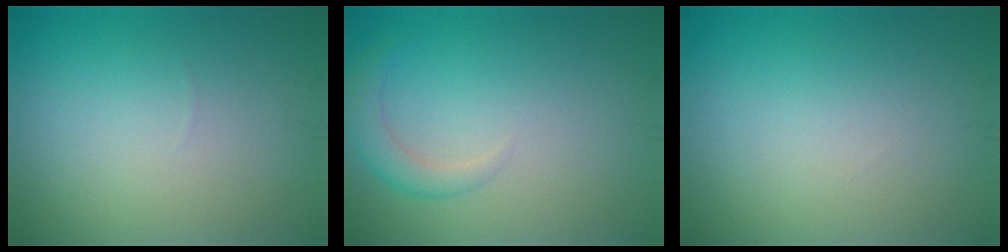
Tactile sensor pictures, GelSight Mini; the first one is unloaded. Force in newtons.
{"total": 2.2, "press": 2.2, "slide": 0.1}
{"total": 0.0}